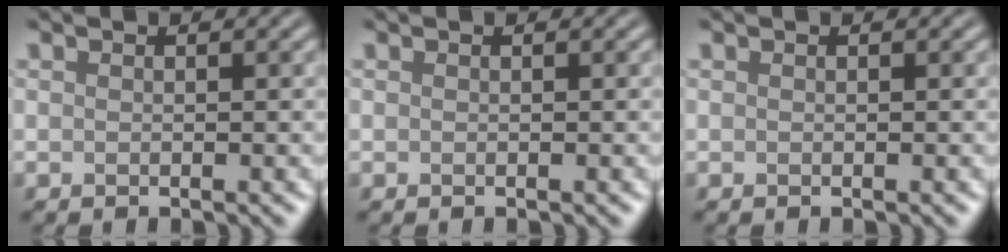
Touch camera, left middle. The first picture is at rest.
{"total": 0.0}
{"total": 0.0}